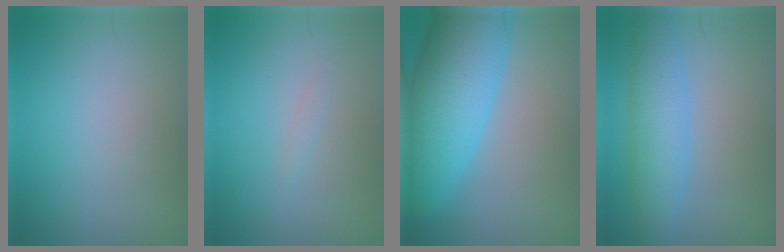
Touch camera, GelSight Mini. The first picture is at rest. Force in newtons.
{"total": 0.6, "press": 0.6, "slide": 0.0}
{"total": 11.9, "press": 11.9, "slide": 0.6}
{"total": 5.1, "press": 5.1, "slide": 0.2}